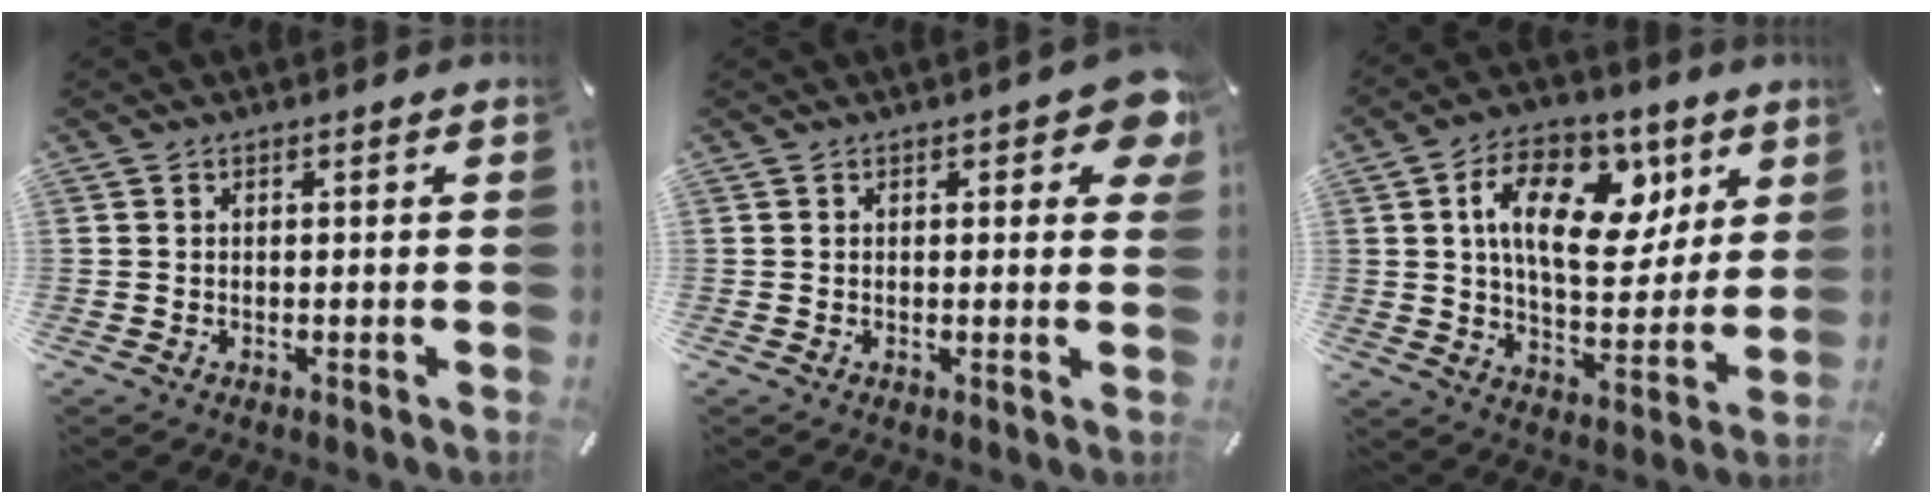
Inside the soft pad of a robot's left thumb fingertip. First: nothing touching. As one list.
[{"total": 5.7, "force": [2.5, 2.6, 4.5], "torque": [-0.052, -0.008, 0.037]}, {"total": 18.6, "force": [6.9, 11.2, 13.2], "torque": [-0.206, -0.021, 0.117]}]